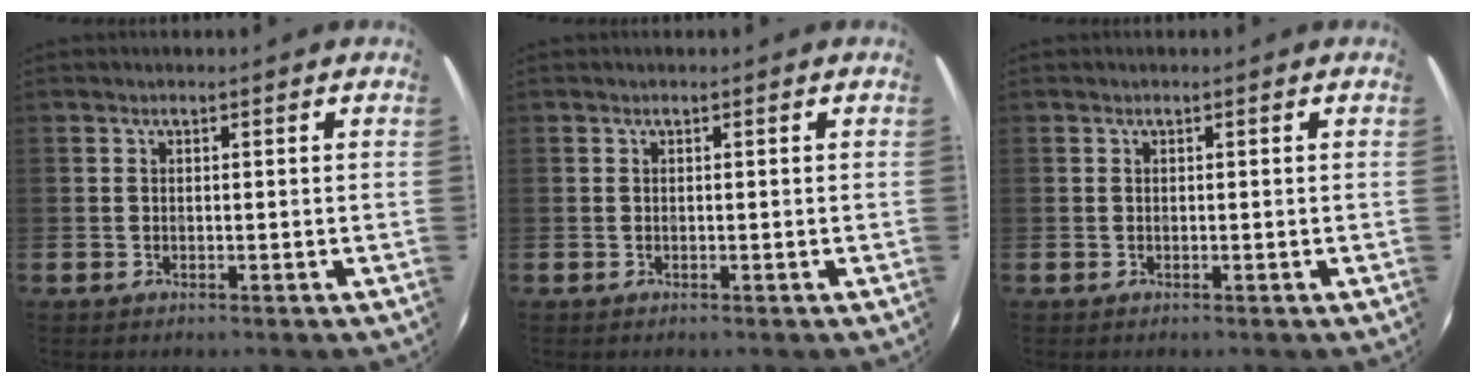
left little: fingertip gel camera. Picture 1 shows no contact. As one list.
[{"total": 0.0}, {"total": 0.0}]